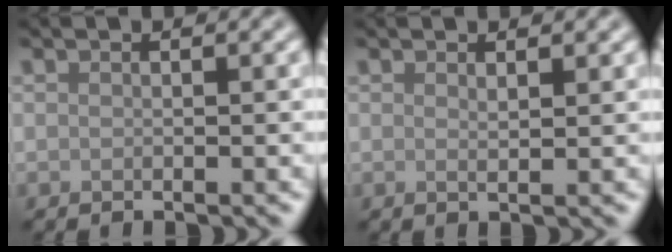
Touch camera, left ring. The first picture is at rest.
{"total": 0.9, "force": [0.6, 0.1, 0.6], "torque": [-0.009, -0.003, 0.010]}